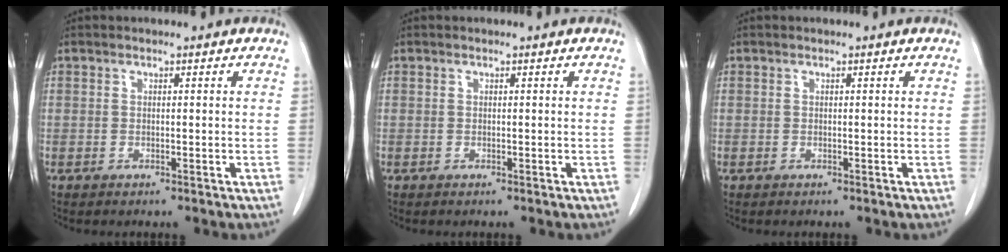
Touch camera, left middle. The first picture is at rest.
{"total": 0.0}
{"total": 0.0}